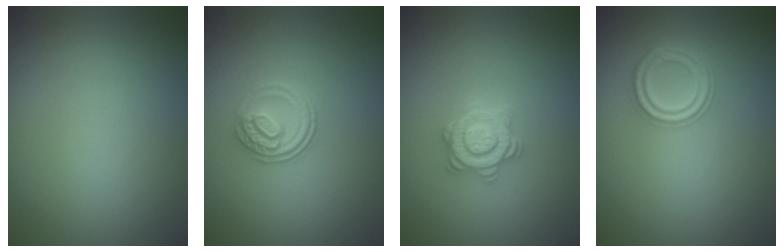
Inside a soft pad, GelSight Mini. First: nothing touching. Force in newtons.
{"total": 2.5, "press": 2.0, "slide": 1.5}
{"total": 3.3, "press": 3.2, "slide": 0.9}
{"total": 3.6, "press": 2.9, "slide": 2.2}